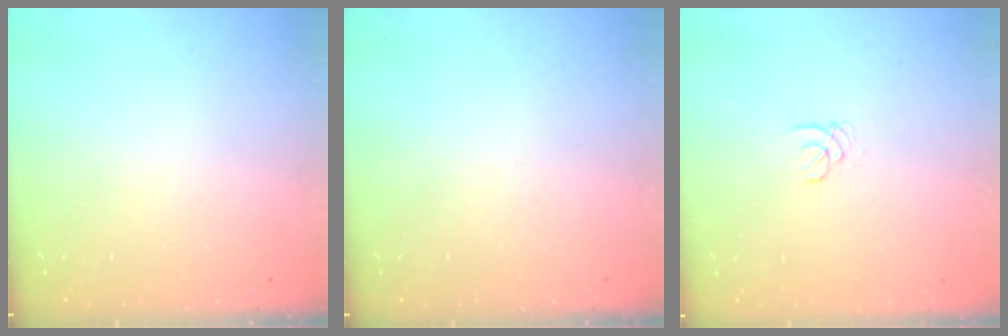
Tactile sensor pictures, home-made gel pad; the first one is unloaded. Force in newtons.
{"total": 0.0}
{"total": 1.0, "press": 1.0, "slide": 0.1}